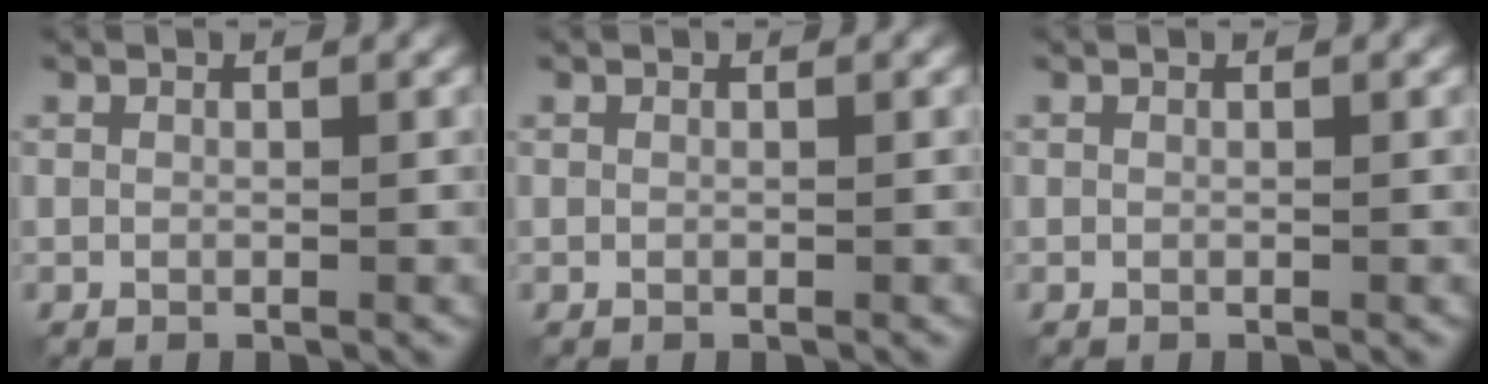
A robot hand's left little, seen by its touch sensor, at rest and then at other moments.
{"total": 0.0}
{"total": 0.0}